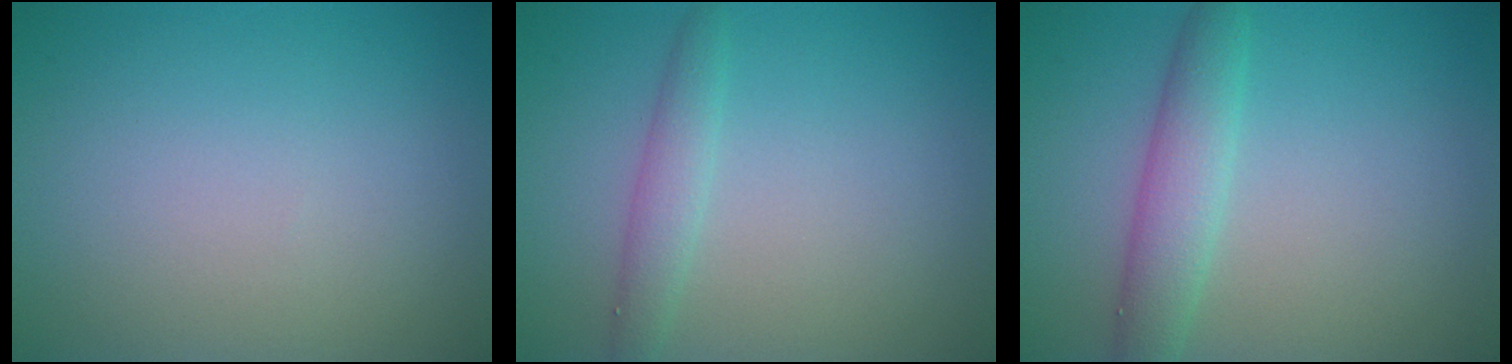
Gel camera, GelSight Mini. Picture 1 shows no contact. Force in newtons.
{"total": 1.9, "press": 1.9, "slide": 0.1}
{"total": 3.4, "press": 3.4, "slide": 0.1}